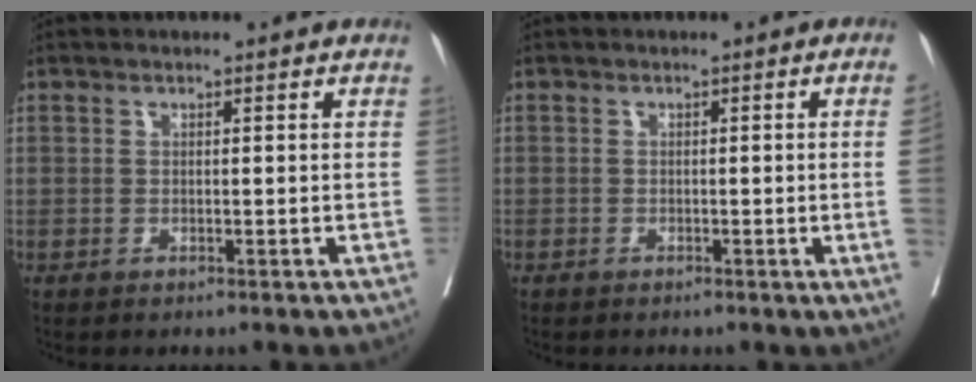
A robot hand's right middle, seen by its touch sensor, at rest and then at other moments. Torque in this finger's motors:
{"motor_torque": [0.36, -0.37, -1.06, -0.21]}